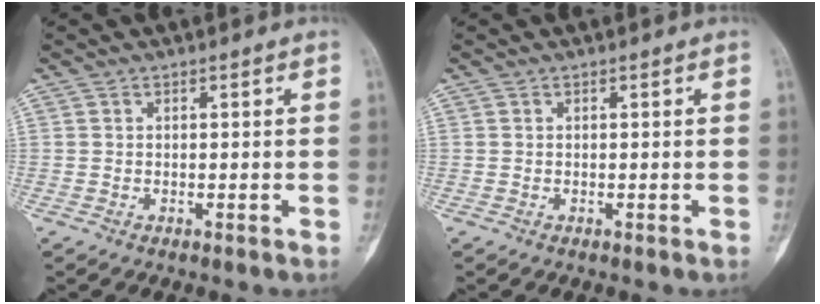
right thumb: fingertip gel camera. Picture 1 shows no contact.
{"total": 0.0}